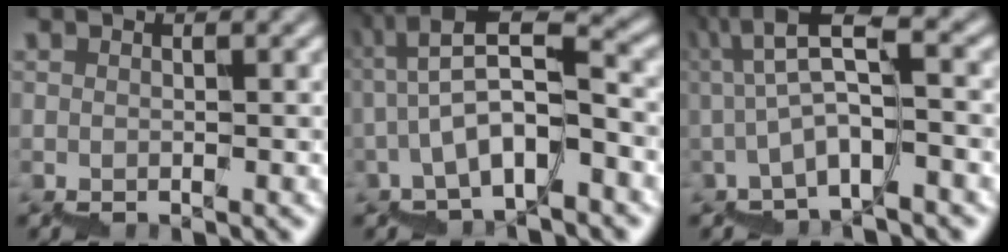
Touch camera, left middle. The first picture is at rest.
{"total": 6.0, "force": [-1.3, 1.8, 5.6], "torque": [-0.096, 0.028, -0.023]}
{"total": 5.4, "force": [-0.7, 1.1, 5.3], "torque": [-0.092, 0.030, -0.013]}